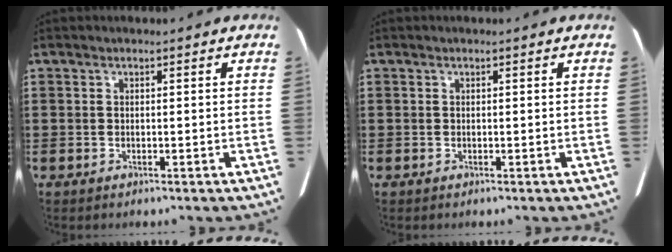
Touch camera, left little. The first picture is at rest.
{"total": 0.0}